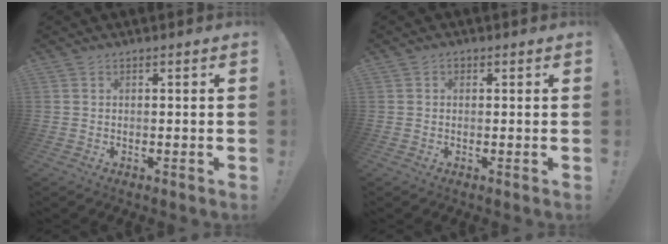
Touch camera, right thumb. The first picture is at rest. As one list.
[{"total": 0.7, "force": [0.1, 0.7, 0.3], "torque": [0.003, -0.001, 0.000]}]